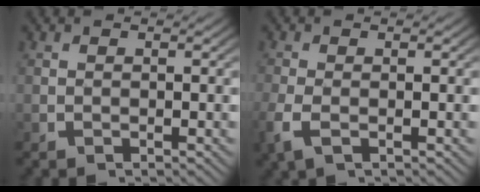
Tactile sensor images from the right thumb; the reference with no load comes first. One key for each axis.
{"total": 2.2, "fx": -0.8, "fy": 1.0, "fz": 1.8, "tx": -0.058, "ty": -0.008, "tz": -0.009}